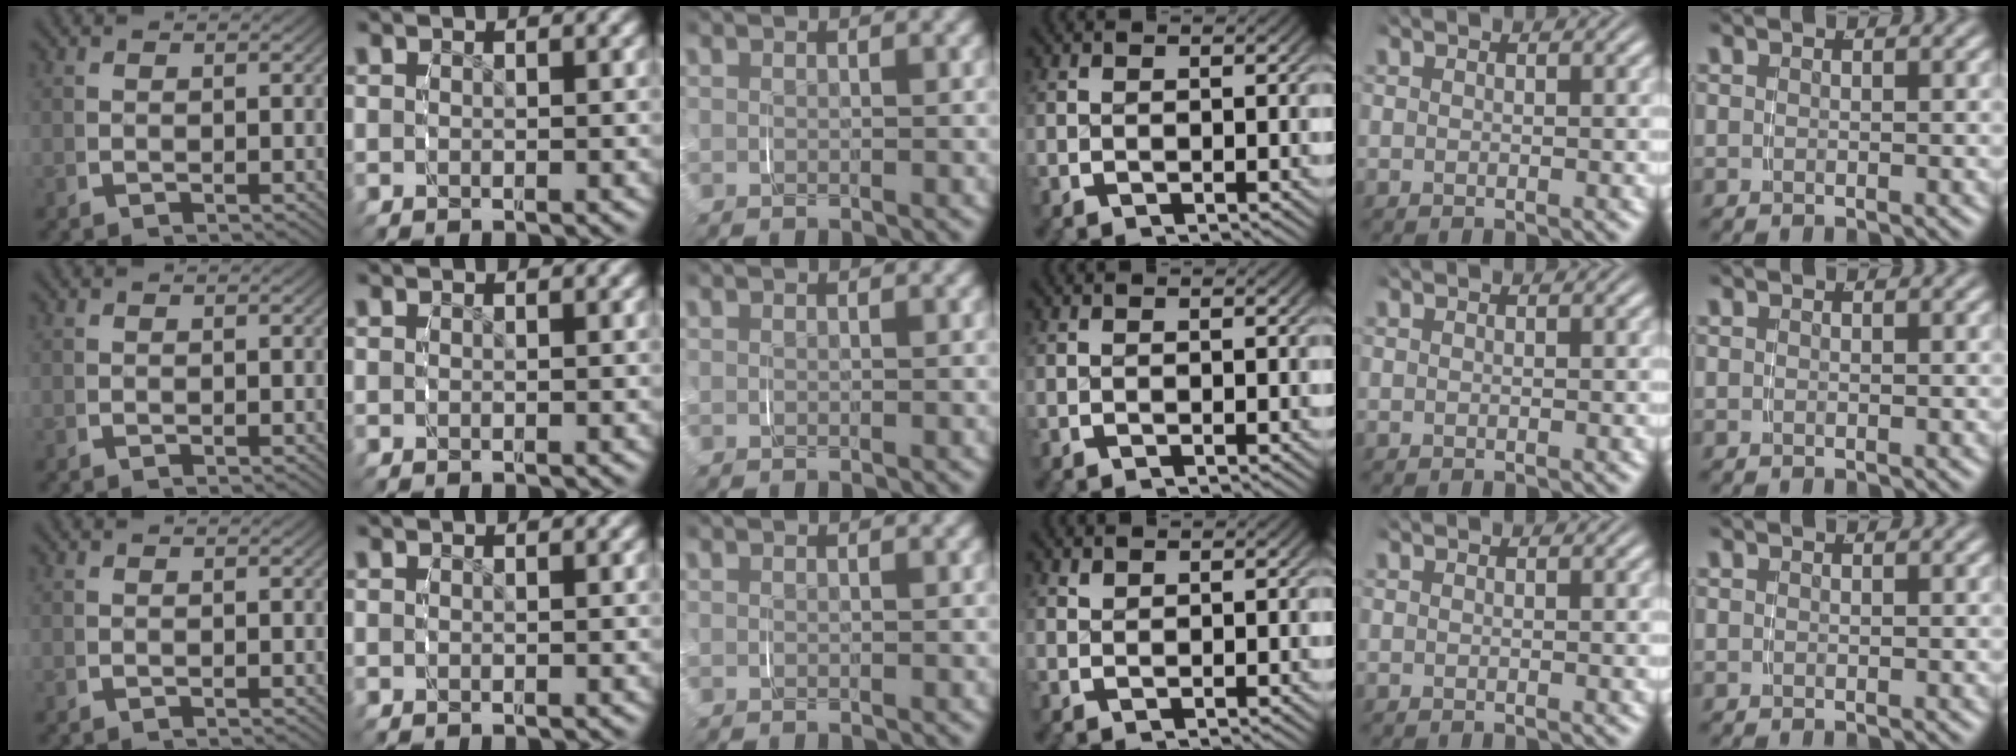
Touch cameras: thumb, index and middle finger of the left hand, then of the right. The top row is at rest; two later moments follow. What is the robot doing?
{"motion": "grasp_and_lifting", "object": "glasses case"}